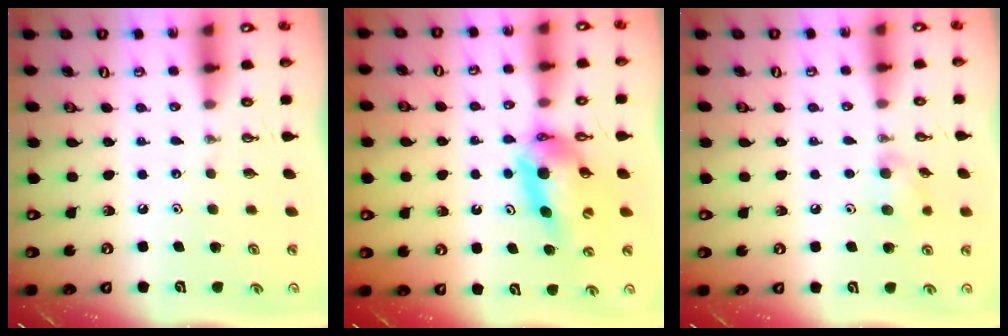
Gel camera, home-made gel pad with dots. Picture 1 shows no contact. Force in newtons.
{"total": 11.0, "press": 10.9, "slide": 1.1}
{"total": 7.9, "press": 7.9, "slide": 0.9}